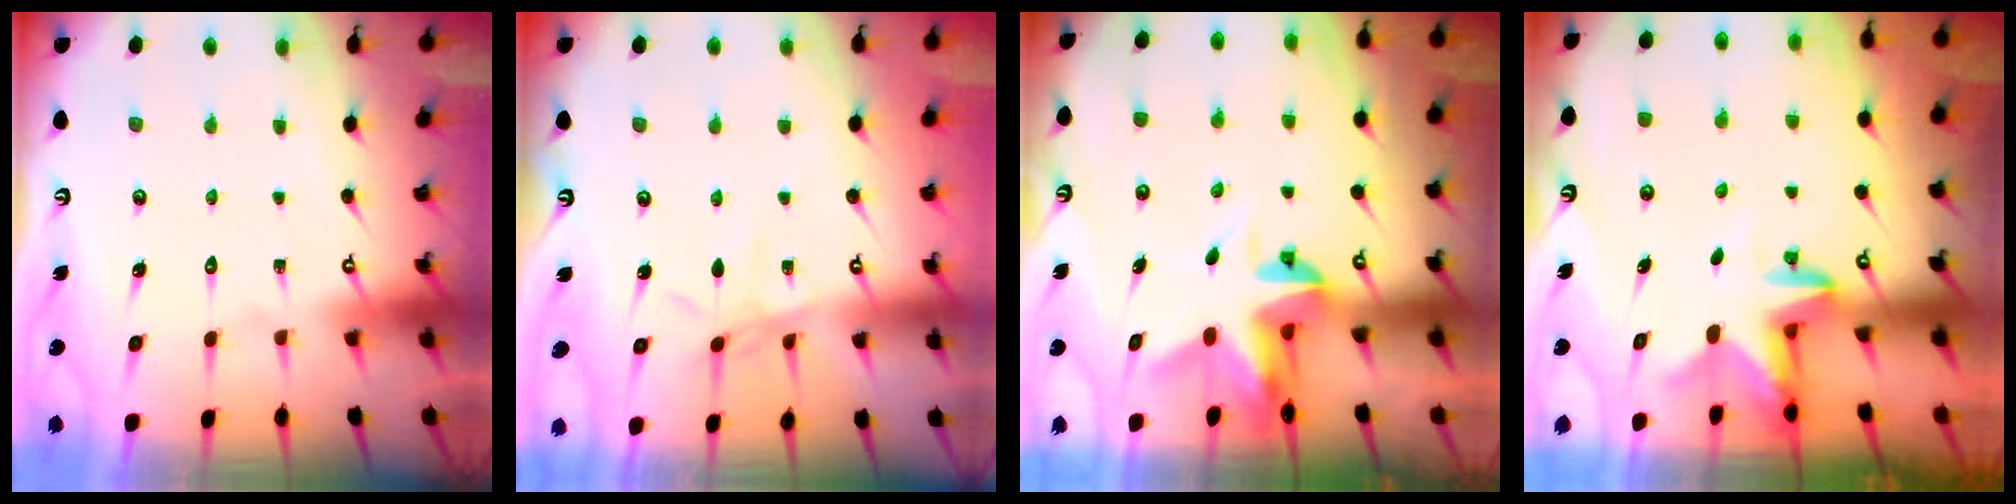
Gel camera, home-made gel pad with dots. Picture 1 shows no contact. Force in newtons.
{"total": 2.8, "press": 2.8, "slide": 0.2}
{"total": 4.2, "press": 4.2, "slide": 0.2}
{"total": 2.8, "press": 2.7, "slide": 0.5}